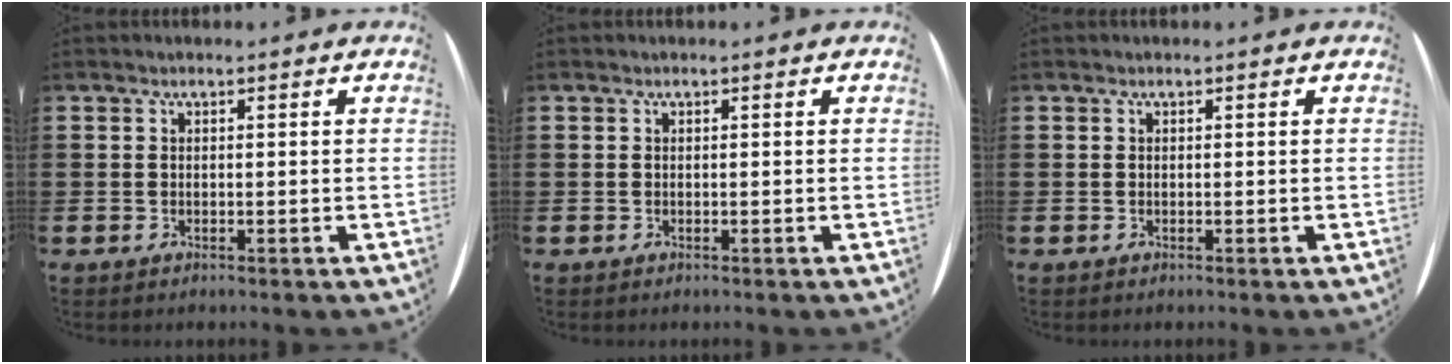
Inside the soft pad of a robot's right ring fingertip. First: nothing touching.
{"total": 0.0}
{"total": 0.0}